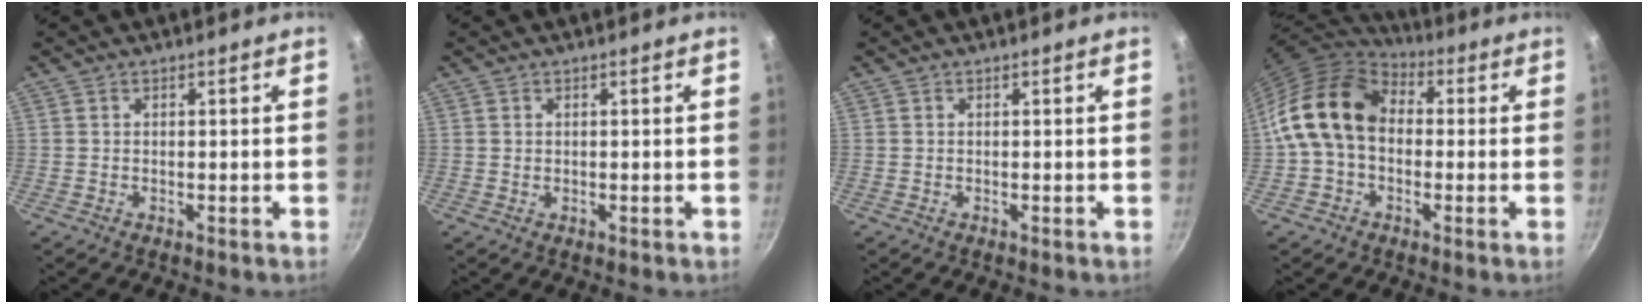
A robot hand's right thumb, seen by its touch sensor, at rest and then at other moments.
{"total": 0.0}
{"total": 0.0}
{"total": 14.9, "force": [0.4, 10.9, 10.2], "torque": [-0.160, 0.035, -0.011]}